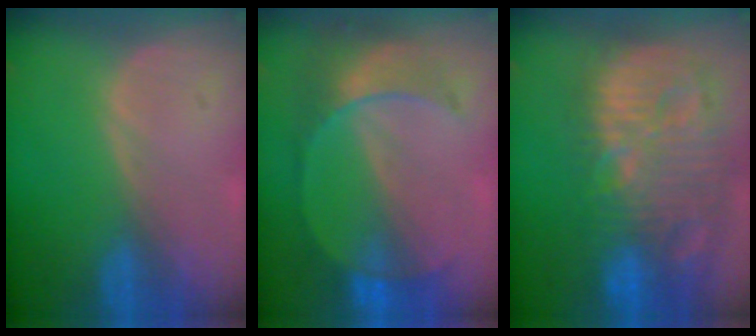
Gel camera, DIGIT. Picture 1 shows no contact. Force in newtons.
{"total": 7.3, "press": 7.0, "slide": 1.8}
{"total": 14.4, "press": 12.5, "slide": 7.2}